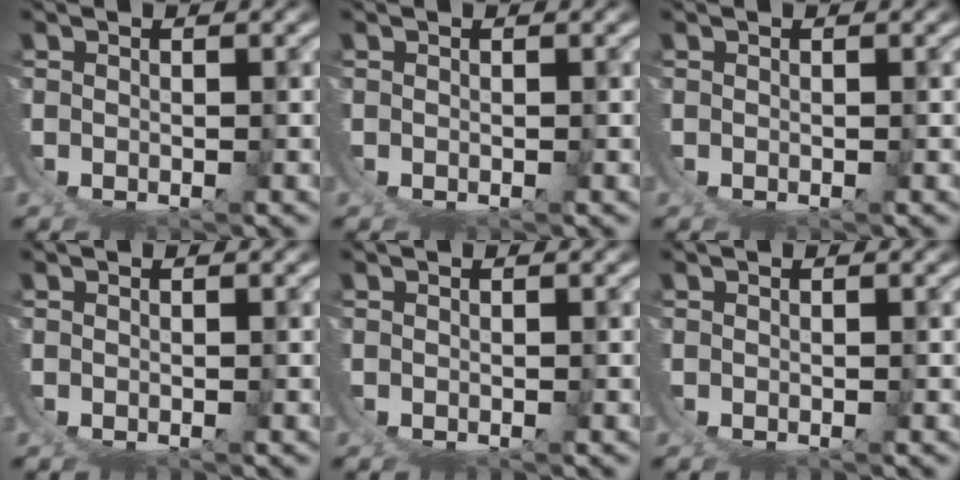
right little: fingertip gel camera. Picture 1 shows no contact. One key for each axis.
{"total": 0.0}
{"total": 0.0}
{"total": 0.0}
{"total": 0.0}
{"total": 0.0}